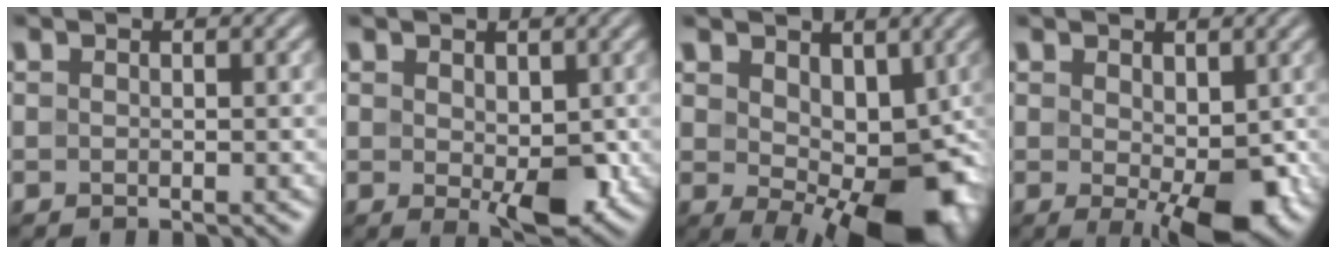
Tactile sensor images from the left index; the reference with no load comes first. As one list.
[{"total": 4.6, "force": [-0.2, 2.5, 3.9], "torque": [-0.058, -0.009, 0.004]}, {"total": 10.8, "force": [-1.0, 6.1, 8.9], "torque": [-0.120, -0.023, -0.003]}, {"total": 6.4, "force": [-0.9, 3.0, 5.6], "torque": [-0.090, -0.012, -0.007]}]